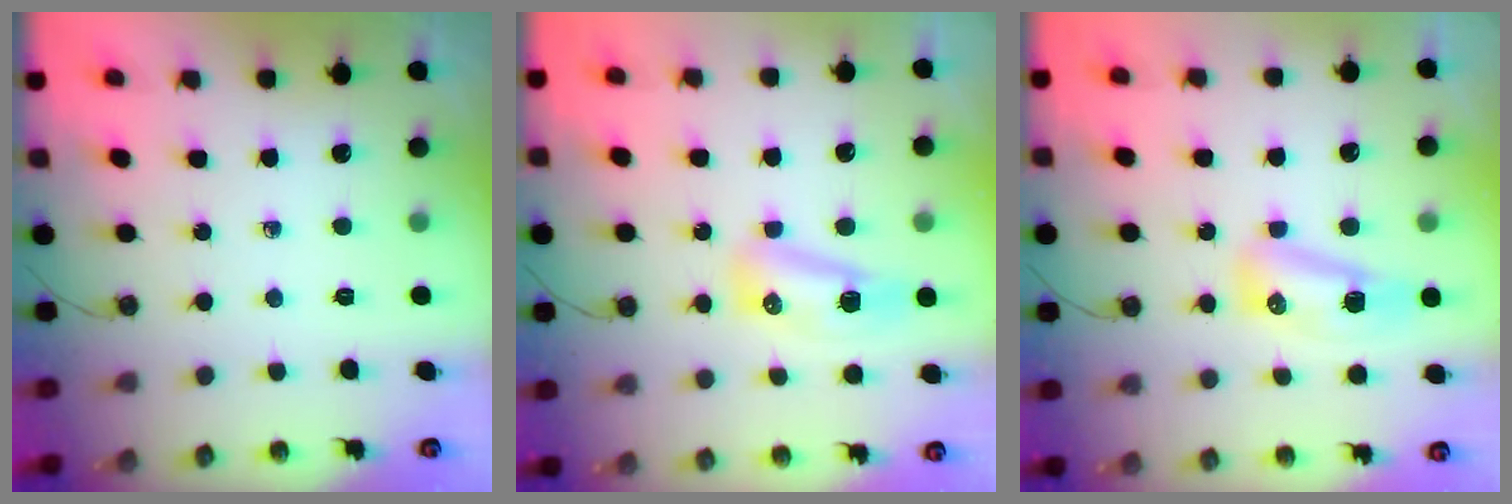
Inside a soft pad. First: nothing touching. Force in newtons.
{"total": 8.2, "press": 8.1, "slide": 1.2}
{"total": 12.0, "press": 9.9, "slide": 6.8}